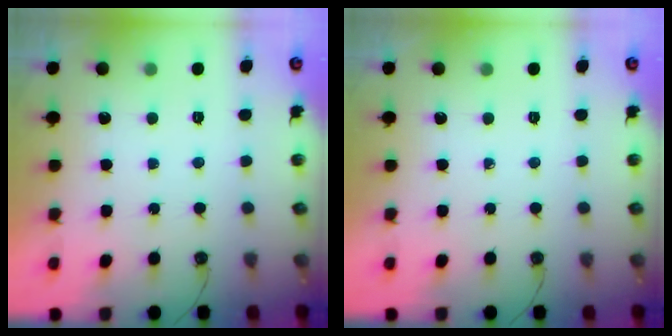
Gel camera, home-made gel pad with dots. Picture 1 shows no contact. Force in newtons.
{"total": 0.0}